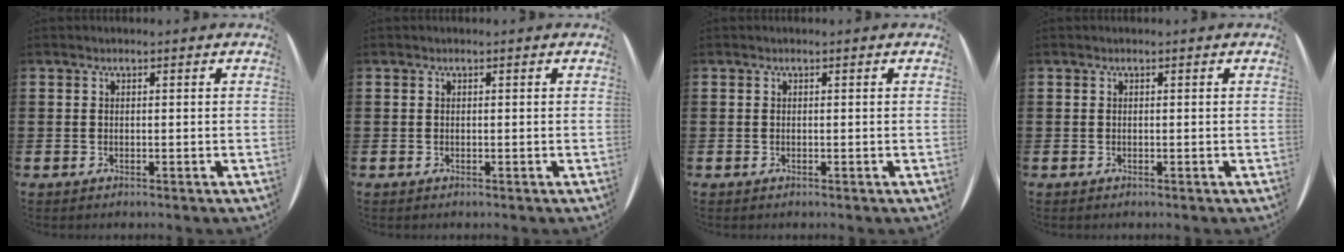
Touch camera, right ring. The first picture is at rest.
{"total": 0.0}
{"total": 0.0}
{"total": 0.0}